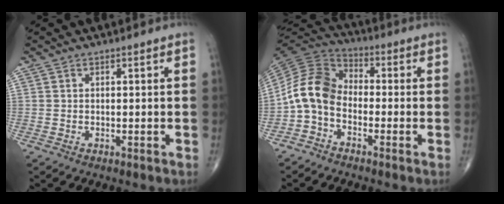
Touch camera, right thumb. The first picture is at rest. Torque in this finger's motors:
{"motor_torque": [0.10, 0.73, 0.95, -0.62, 0.10]}